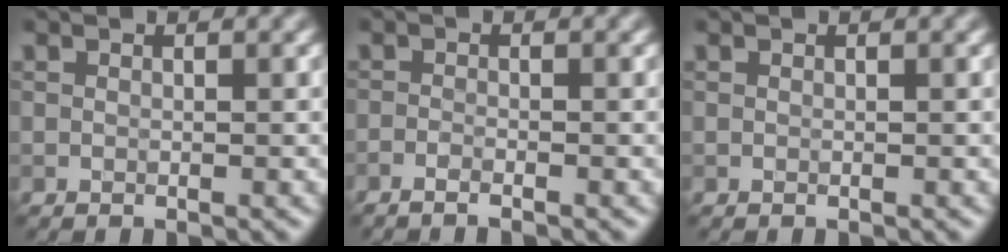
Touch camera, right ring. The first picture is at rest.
{"total": 1.4, "force": [-1.0, 0.2, 0.9], "torque": [-0.017, 0.001, -0.024]}
{"total": 0.0}